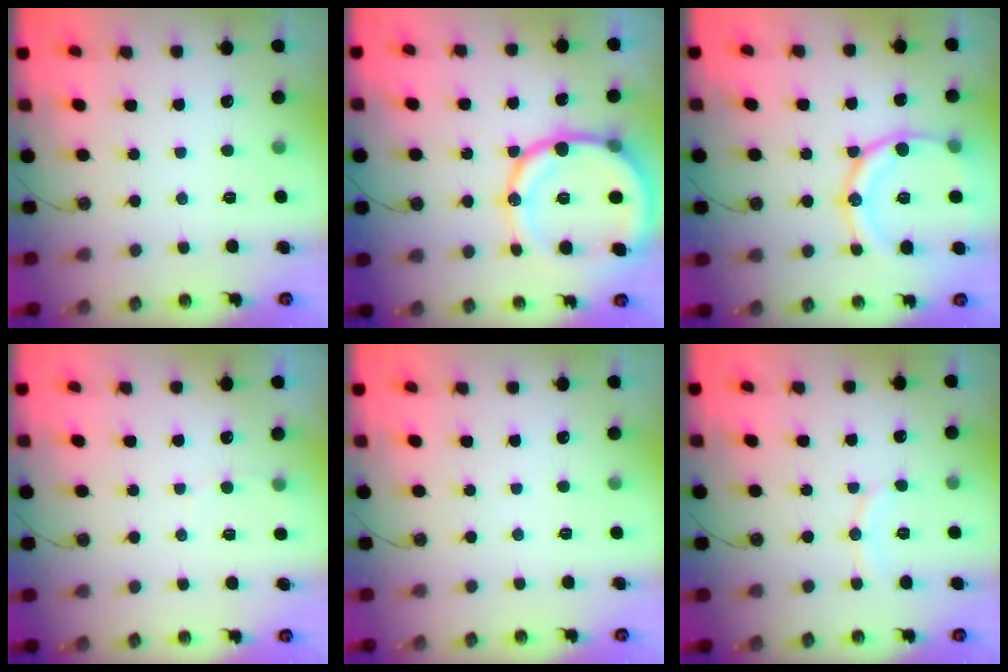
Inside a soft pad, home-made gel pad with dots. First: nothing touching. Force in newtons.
{"total": 20.6, "press": 20.2, "slide": 3.9}
{"total": 18.4, "press": 18.0, "slide": 3.5}
{"total": 2.8, "press": 2.8, "slide": 0.2}
{"total": 0.0}
{"total": 5.6, "press": 5.6, "slide": 0.6}